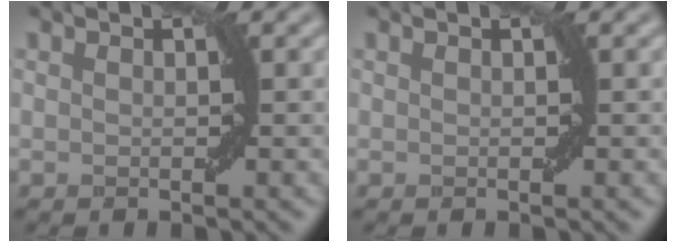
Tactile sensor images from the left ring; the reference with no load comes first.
{"total": 0.0}